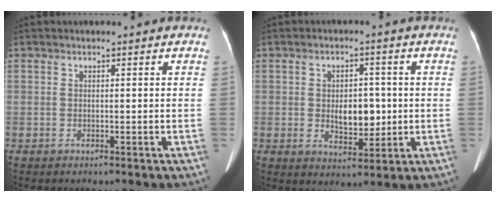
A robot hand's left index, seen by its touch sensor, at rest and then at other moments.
{"total": 5.9, "force": [-0.1, 3.3, 4.9], "torque": [-0.077, 0.001, 0.007]}